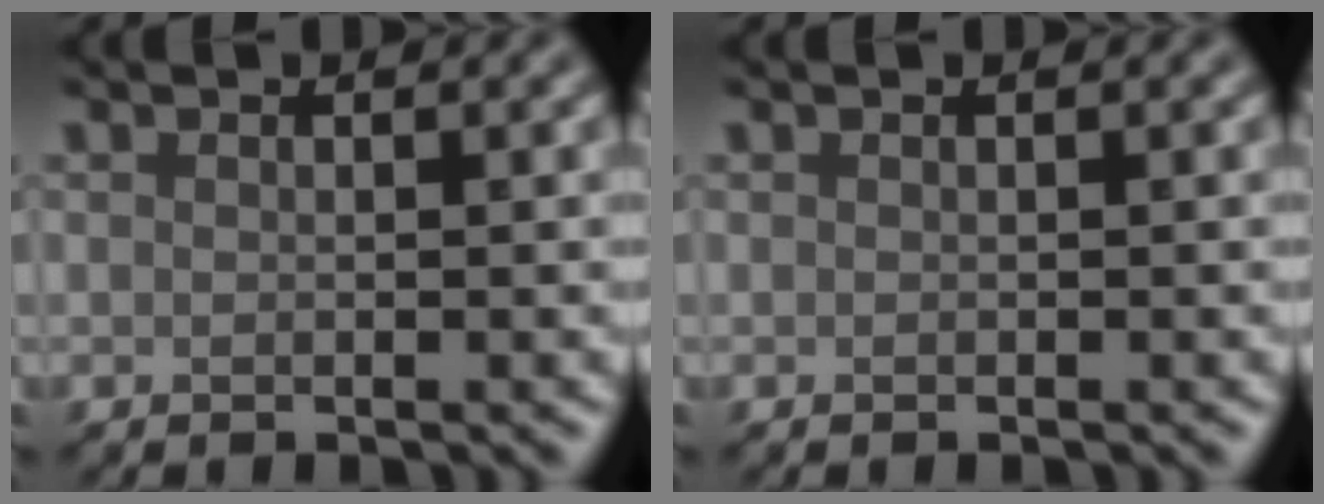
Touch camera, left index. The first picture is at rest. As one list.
[{"total": 0.0}]